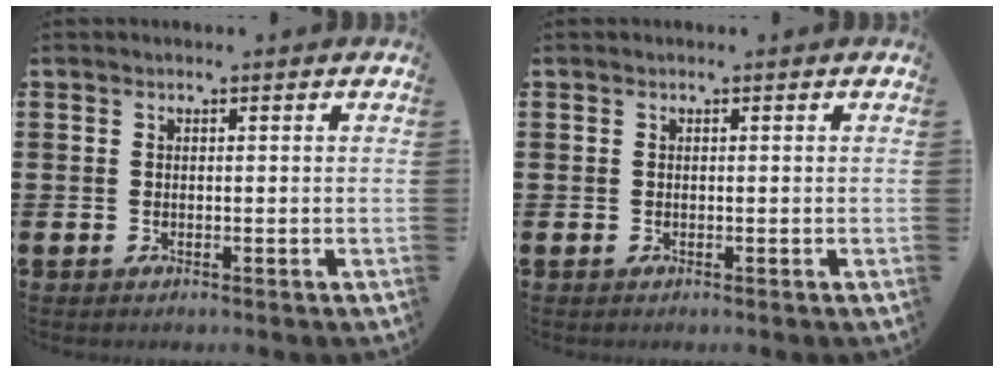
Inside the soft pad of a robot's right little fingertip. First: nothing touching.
{"total": 0.0}